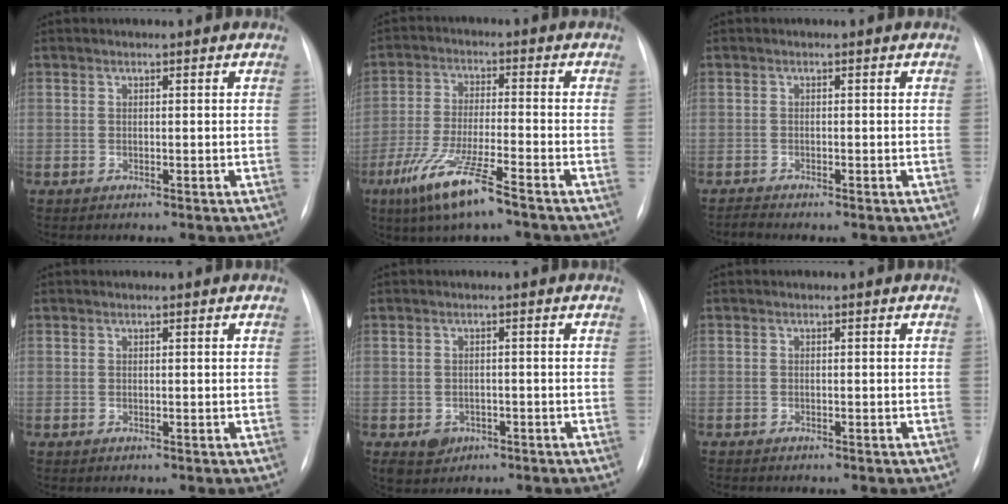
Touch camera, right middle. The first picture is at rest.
{"total": 10.0, "force": [-6.2, 0.6, 7.8], "torque": [-0.162, -0.023, -0.115]}
{"total": 0.8, "force": [-0.8, -0.1, 0.0], "torque": [-0.002, -0.003, -0.016]}
{"total": 0.0}
{"total": 3.4, "force": [-1.5, 2.8, 1.1], "torque": [-0.014, 0.003, -0.013]}
{"total": 1.2, "force": [-1.1, 0.5, 0.4], "torque": [-0.007, 0.001, -0.015]}